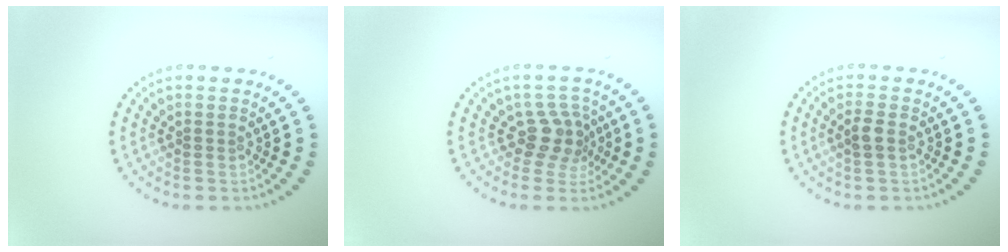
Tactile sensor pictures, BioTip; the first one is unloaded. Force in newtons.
{"total": 2.8, "press": 2.2, "slide": 1.8}
{"total": 1.2, "press": 1.2, "slide": 0.3}